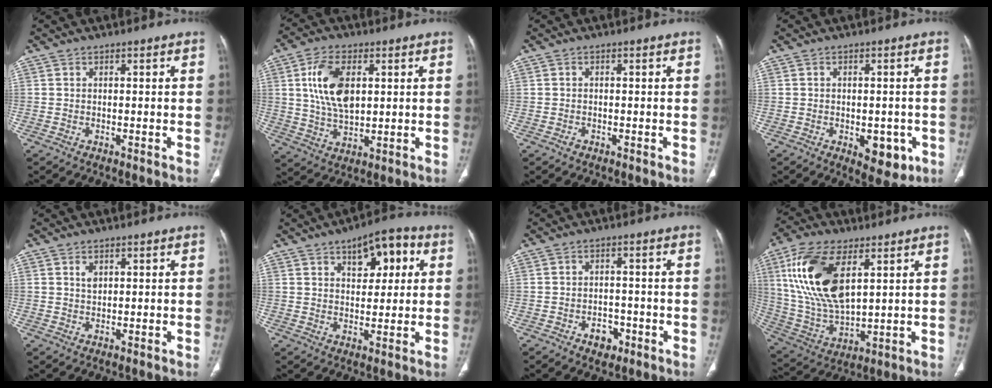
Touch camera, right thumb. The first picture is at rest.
{"total": 11.6, "force": [2.8, 6.5, 9.2], "torque": [-0.166, -0.007, 0.055]}
{"total": 0.9, "force": [-0.5, 0.6, 0.3], "torque": [-0.004, 0.002, -0.010]}
{"total": 7.1, "force": [-2.3, 4.0, 5.4], "torque": [-0.043, 0.002, -0.018]}
{"total": 1.8, "force": [0.8, 1.1, 1.1], "torque": [-0.015, -0.003, 0.018]}
{"total": 10.2, "force": [4.1, 5.3, 7.6], "torque": [-0.071, 0.001, 0.054]}
{"total": 4.1, "force": [-2.0, 2.9, 2.1], "torque": [-0.013, 0.014, -0.025]}
{"total": 19.1, "force": [6.7, 9.4, 15.2], "torque": [-0.300, -0.020, 0.135]}